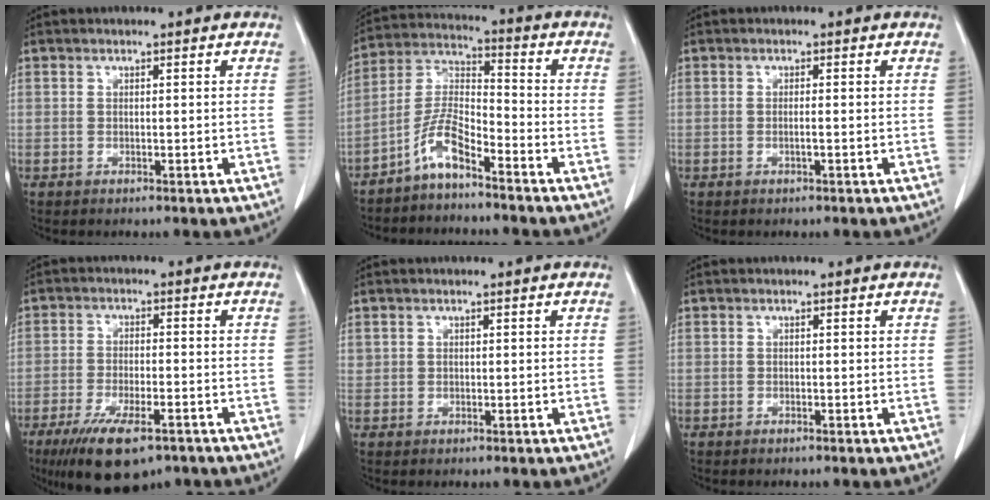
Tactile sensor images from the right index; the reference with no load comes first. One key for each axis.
{"total": 7.2, "fx": -5.1, "fy": 1.3, "fz": 4.8, "tx": -0.111, "ty": 0.007, "tz": -0.107}
{"total": 0.9, "fx": -0.3, "fy": -0.1, "fz": 0.9, "tx": -0.019, "ty": -0.001, "tz": -0.004}
{"total": 11.0, "fx": -7.2, "fy": 3.1, "fz": 7.7, "tx": -0.134, "ty": -0.020, "tz": -0.116}
{"total": 0.5, "fx": 0.3, "fy": 0.4, "fz": 0.1, "tx": 0.006, "ty": 0.003, "tz": 0.004}
{"total": 0.0}